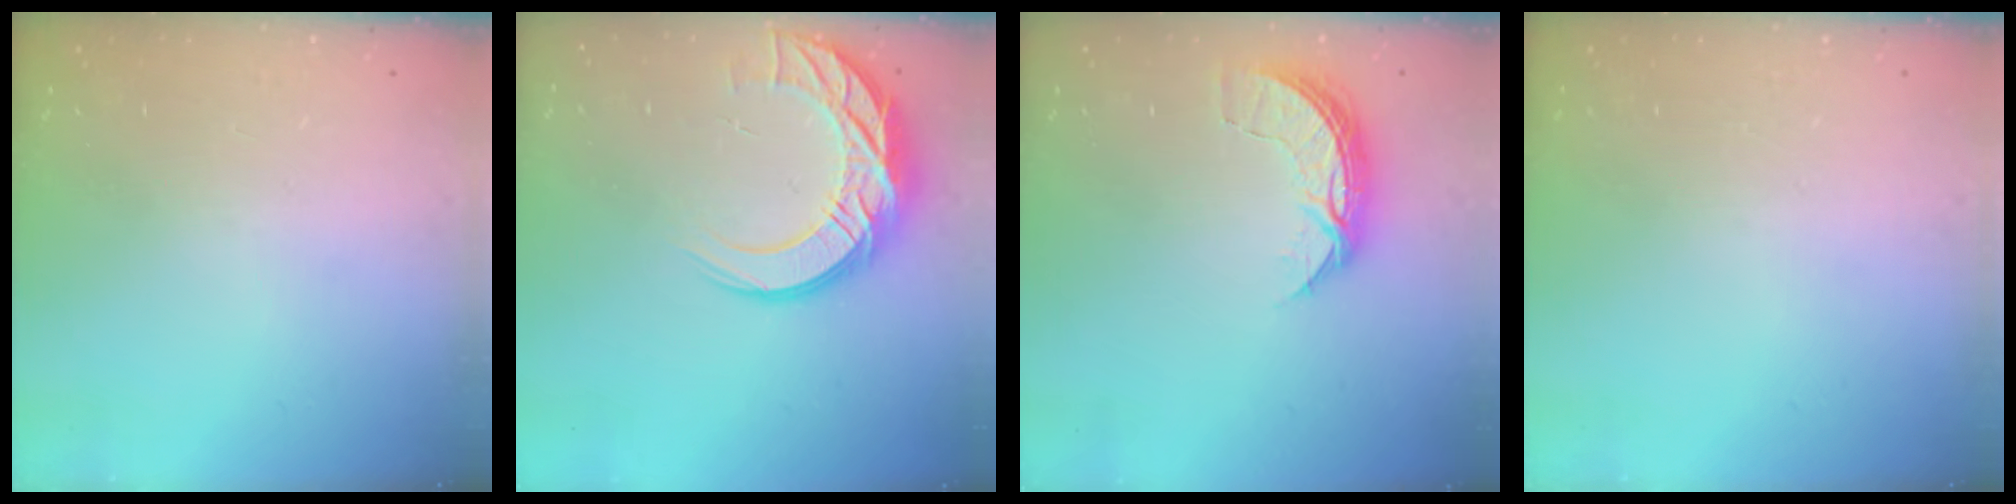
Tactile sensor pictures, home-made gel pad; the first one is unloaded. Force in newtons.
{"total": 14.6, "press": 14.6, "slide": 1.0}
{"total": 7.2, "press": 7.2, "slide": 0.6}
{"total": 0.0}